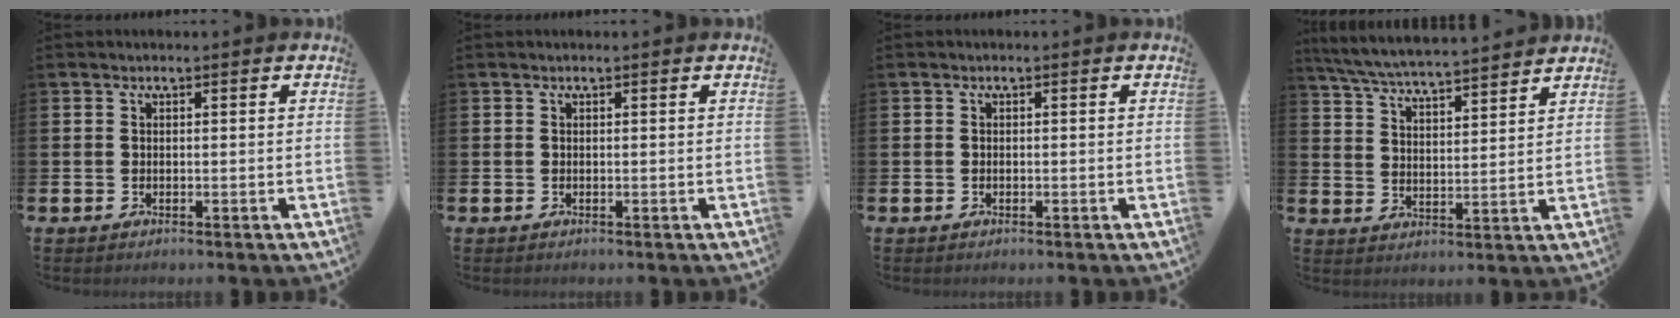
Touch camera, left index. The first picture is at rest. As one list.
[{"total": 0.0}, {"total": 0.0}, {"total": 6.2, "force": [6.0, 0.1, 1.5], "torque": [-0.056, -0.042, 0.105]}]